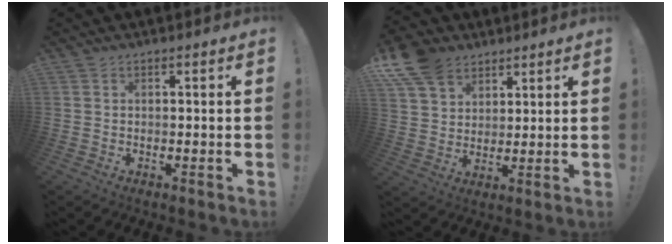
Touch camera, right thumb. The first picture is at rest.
{"total": 11.1, "force": [7.4, 7.4, 3.9], "torque": [-0.076, -0.039, 0.148]}